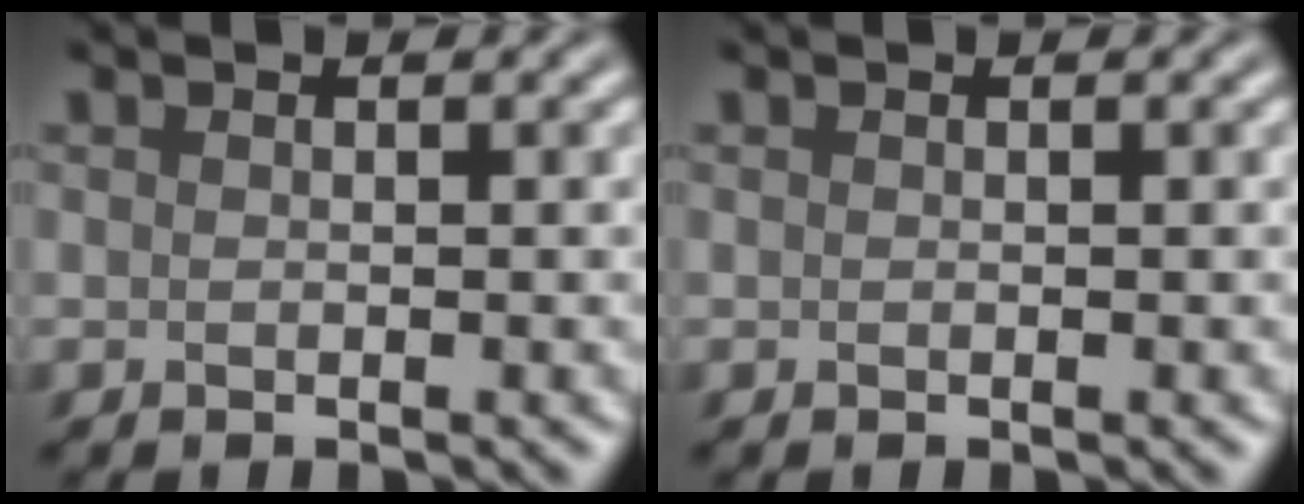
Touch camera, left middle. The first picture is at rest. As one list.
[{"total": 0.0}]